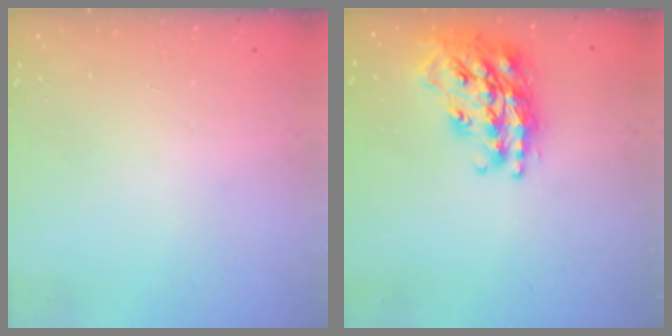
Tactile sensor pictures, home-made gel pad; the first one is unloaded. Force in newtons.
{"total": 21.9, "press": 21.8, "slide": 1.8}